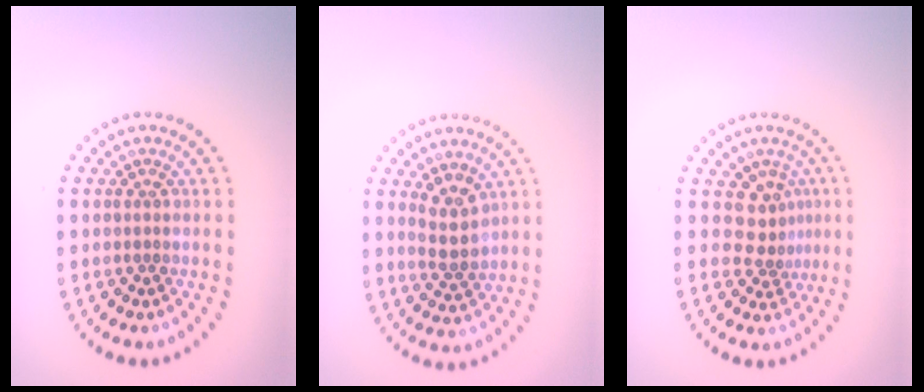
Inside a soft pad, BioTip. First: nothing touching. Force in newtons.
{"total": 2.9, "press": 2.7, "slide": 1.0}
{"total": 2.8, "press": 2.0, "slide": 2.0}